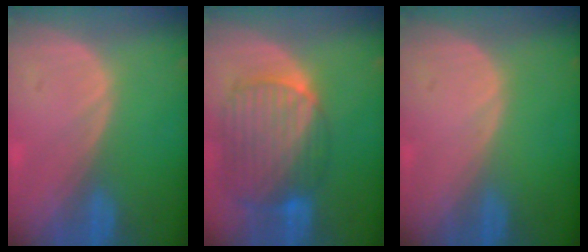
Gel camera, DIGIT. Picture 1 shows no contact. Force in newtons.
{"total": 10.6, "press": 9.0, "slide": 5.5}
{"total": 0.0}